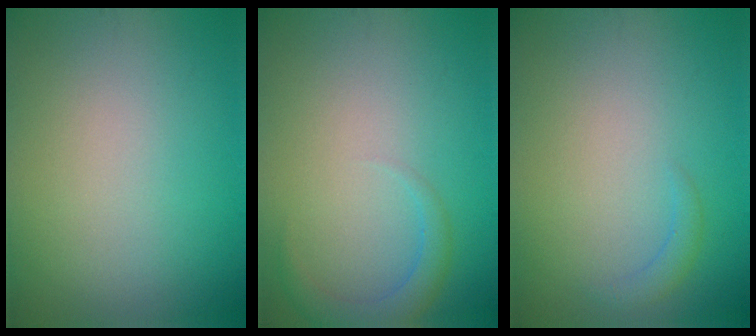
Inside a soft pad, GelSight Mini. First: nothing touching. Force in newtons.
{"total": 2.1, "press": 2.1, "slide": 0.2}
{"total": 1.1, "press": 1.1, "slide": 0.1}